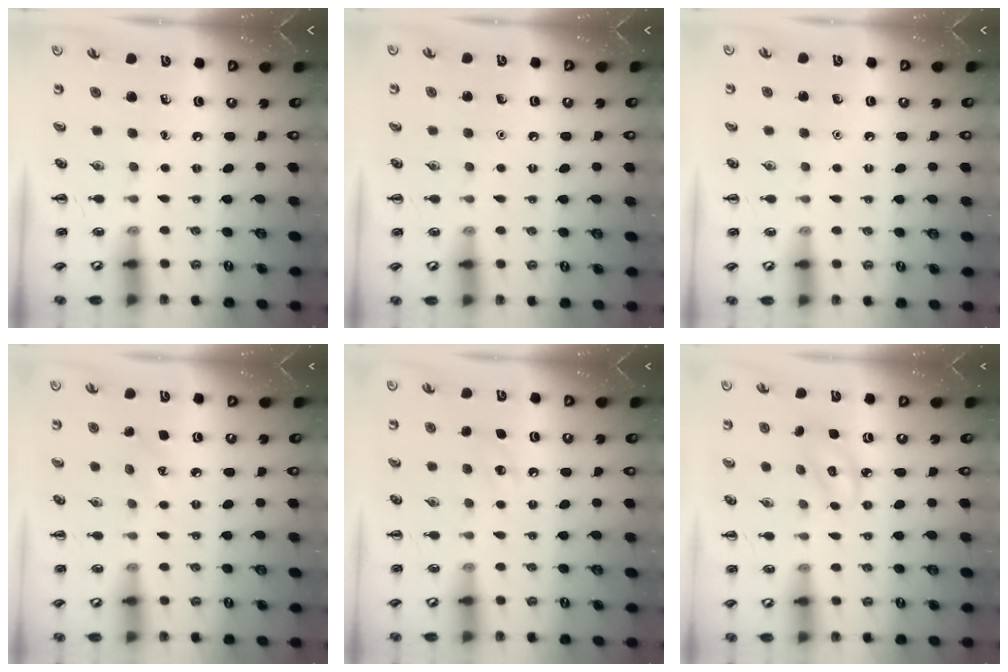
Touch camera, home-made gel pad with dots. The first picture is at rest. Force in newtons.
{"total": 1.6, "press": 1.6, "slide": 0.1}
{"total": 1.6, "press": 1.6, "slide": 0.1}
{"total": 4.6, "press": 4.4, "slide": 1.3}
{"total": 4.0, "press": 3.9, "slide": 1.1}
{"total": 3.3, "press": 3.3, "slide": 0.6}